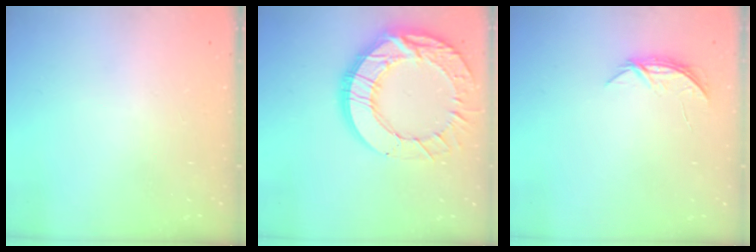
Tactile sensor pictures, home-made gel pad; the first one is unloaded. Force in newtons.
{"total": 22.1, "press": 22.0, "slide": 2.0}
{"total": 4.4, "press": 4.3, "slide": 0.5}